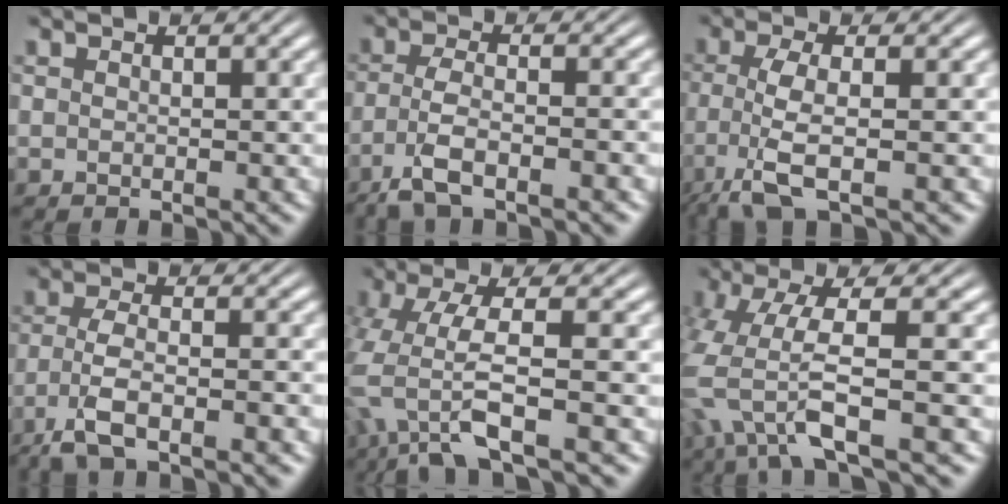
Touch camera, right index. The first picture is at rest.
{"total": 4.4, "force": [-2.8, 1.1, 3.2], "torque": [-0.068, -0.012, -0.041]}
{"total": 4.9, "force": [-1.8, 1.4, 4.3], "torque": [-0.102, -0.020, -0.018]}
{"total": 4.9, "force": [-2.9, 1.3, 3.8], "torque": [-0.079, -0.016, -0.041]}
{"total": 6.2, "force": [-2.2, 2.6, 5.2], "torque": [-0.141, -0.040, -0.018]}
{"total": 5.6, "force": [-1.5, 2.1, 4.9], "torque": [-0.130, -0.031, -0.008]}